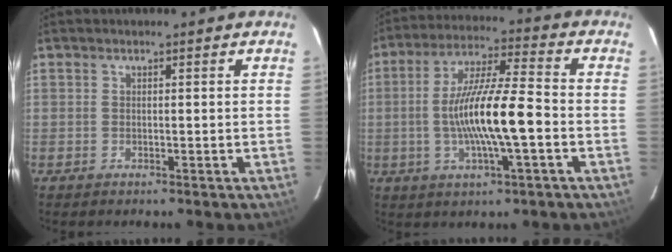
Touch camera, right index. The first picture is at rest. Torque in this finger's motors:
{"motor_torque": [1.53, -0.61, 0.75, 0.21]}